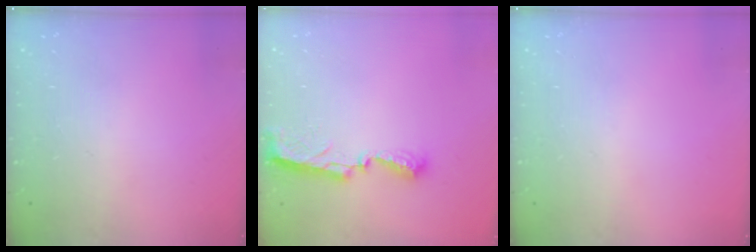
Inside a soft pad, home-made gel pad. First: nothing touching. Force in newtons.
{"total": 7.9, "press": 7.8, "slide": 0.4}
{"total": 0.0}